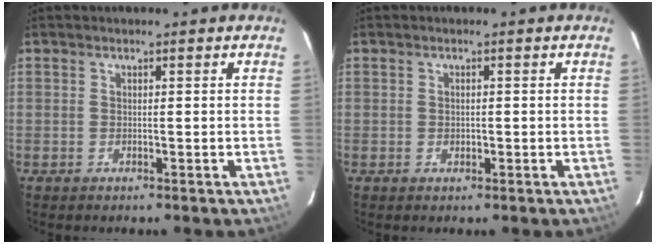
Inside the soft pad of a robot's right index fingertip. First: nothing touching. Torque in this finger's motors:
{"motor_torque": [-0.09, -0.01, -0.02, 0.00]}